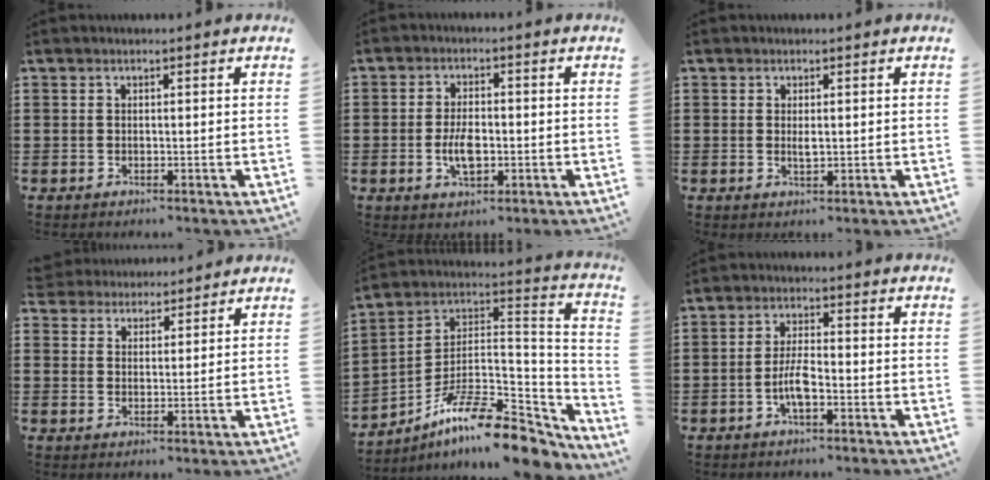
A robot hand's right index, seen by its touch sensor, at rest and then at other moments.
{"total": 4.7, "force": [-0.9, 2.2, 4.0], "torque": [-0.086, 0.000, -0.018]}
{"total": 1.4, "force": [0.1, 0.4, 1.4], "torque": [-0.026, 0.000, 0.002]}
{"total": 3.5, "force": [3.3, 1.0, -0.6], "torque": [-0.002, -0.006, 0.065]}
{"total": 13.5, "force": [-9.6, 3.6, 8.8], "torque": [-0.155, 0.021, -0.172]}
{"total": 4.6, "force": [-1.6, 1.4, 4.1], "torque": [-0.091, 0.000, -0.035]}